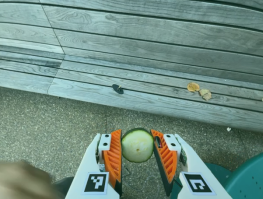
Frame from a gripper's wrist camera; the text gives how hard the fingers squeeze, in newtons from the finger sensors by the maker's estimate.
{"total": 11.4, "left": 11.6, "right": 11.2}